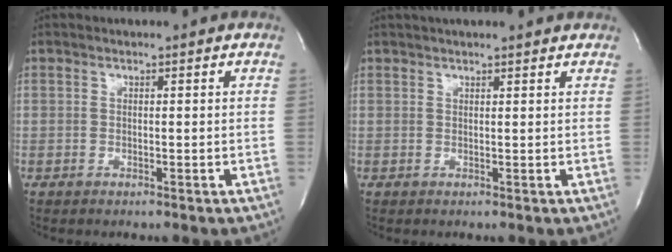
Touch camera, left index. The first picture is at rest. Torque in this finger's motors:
{"motor_torque": [1.10, -1.04, 0.33, 0.09]}